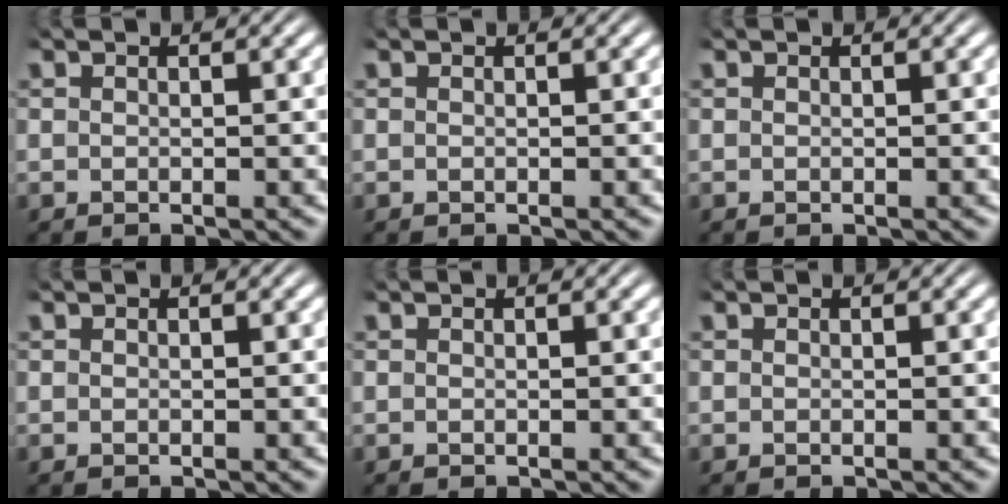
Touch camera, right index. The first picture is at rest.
{"total": 0.0}
{"total": 0.0}
{"total": 0.0}
{"total": 0.0}
{"total": 0.0}